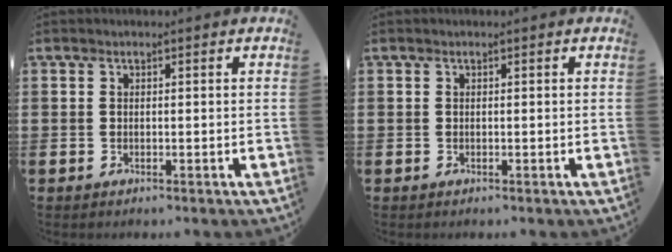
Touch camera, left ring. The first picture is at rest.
{"total": 0.0}